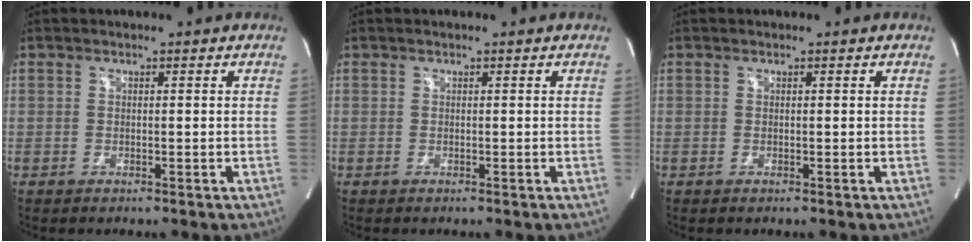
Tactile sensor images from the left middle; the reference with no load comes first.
{"total": 0.0}
{"total": 0.0}